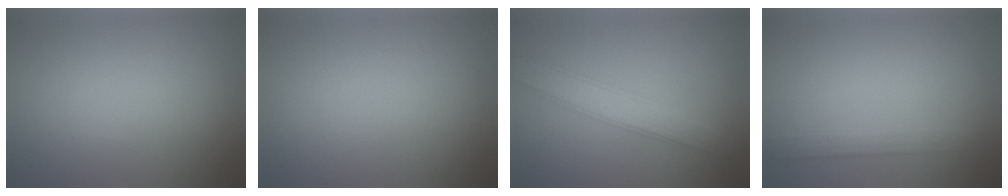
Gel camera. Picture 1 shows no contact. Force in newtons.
{"total": 0.0}
{"total": 3.5, "press": 3.5, "slide": 0.1}
{"total": 1.9, "press": 1.9, "slide": 0.1}